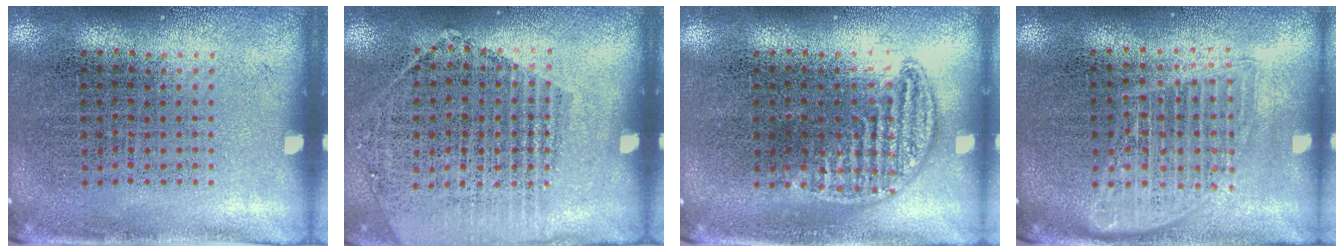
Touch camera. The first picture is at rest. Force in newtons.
{"total": 1.4, "press": 1.4, "slide": 0.4}
{"total": 0.9, "press": 0.9, "slide": 0.2}
{"total": 1.6, "press": 1.4, "slide": 0.8}